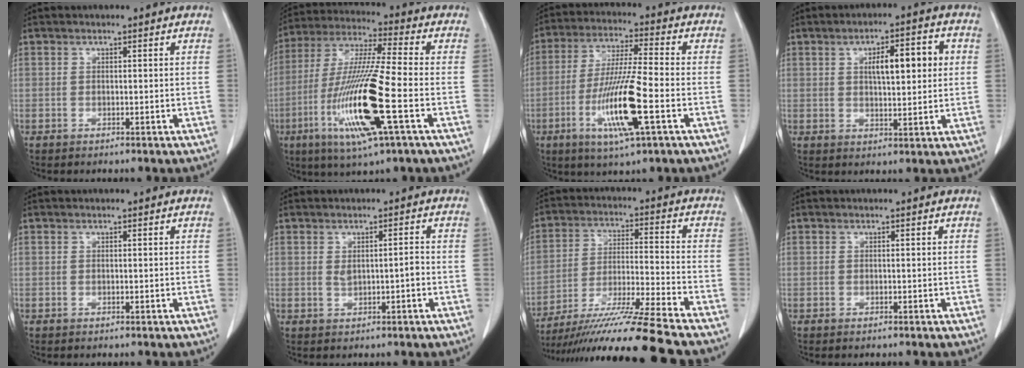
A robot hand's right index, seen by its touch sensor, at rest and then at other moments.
{"total": 17.2, "force": [-5.4, 0.4, 16.4], "torque": [-0.339, -0.021, -0.103]}
{"total": 13.0, "force": [-4.2, 0.4, 12.3], "torque": [-0.244, -0.019, -0.080]}
{"total": 7.9, "force": [1.8, 2.1, 7.4], "torque": [-0.113, 0.015, 0.030]}
{"total": 0.0}
{"total": 2.4, "force": [-0.1, 0.7, 2.3], "torque": [-0.042, 0.006, 0.004]}
{"total": 18.1, "force": [-15.2, -2.4, 9.4], "torque": [-0.171, -0.032, -0.261]}
{"total": 0.0}